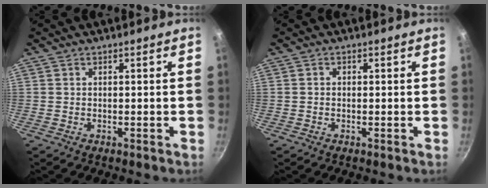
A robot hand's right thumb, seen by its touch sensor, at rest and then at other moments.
{"total": 0.6, "force": [-0.2, 0.5, 0.3], "torque": [-0.004, 0.003, -0.003]}